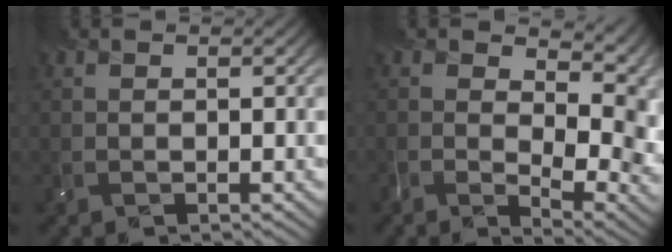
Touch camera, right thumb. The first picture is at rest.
{"total": 8.5, "force": [-0.4, 4.0, 7.6], "torque": [-0.120, -0.023, 0.009]}